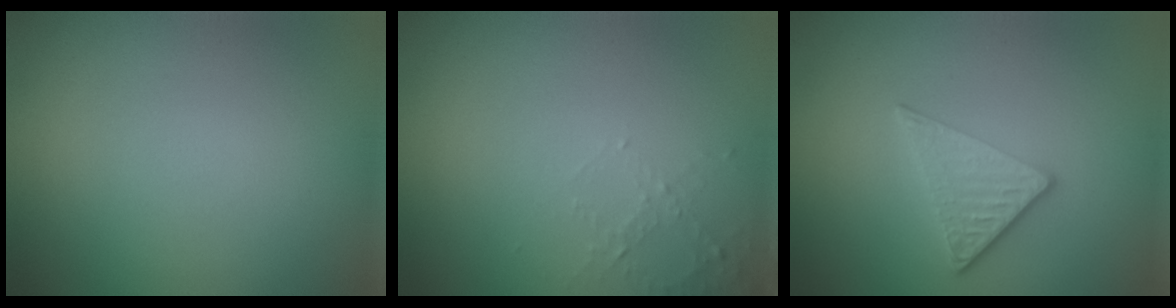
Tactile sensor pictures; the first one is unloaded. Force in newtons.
{"total": 1.3, "press": 1.3, "slide": 0.4}
{"total": 2.8, "press": 2.5, "slide": 1.3}